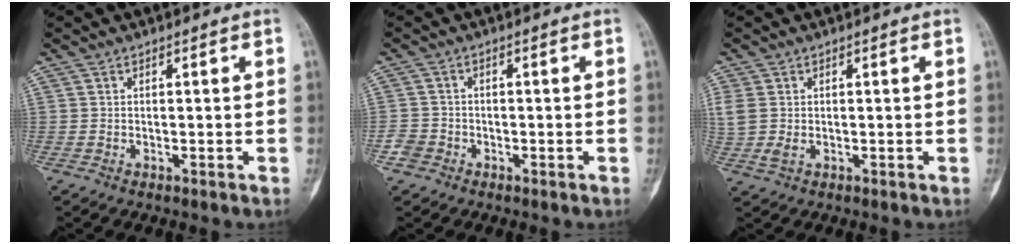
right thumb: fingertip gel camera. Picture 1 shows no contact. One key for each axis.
{"total": 2.4, "fx": -1.3, "fy": 2.0, "fz": 0.2, "tx": 0.007, "ty": 0.011, "tz": -0.033}
{"total": 5.1, "fx": 0.5, "fy": 3.7, "fz": 3.6, "tx": -0.103, "ty": 0.002, "tz": 0.019}